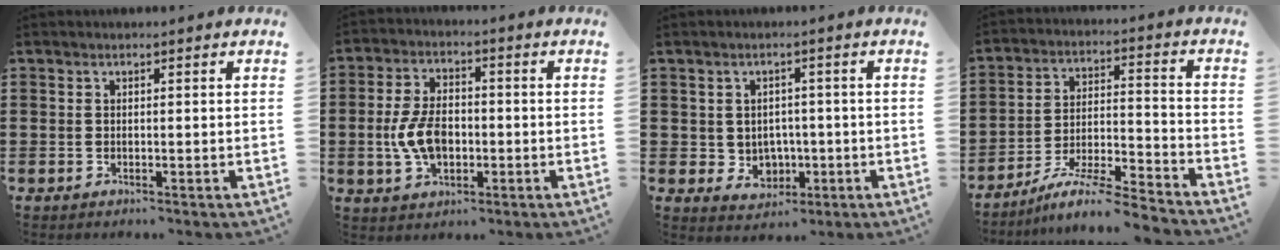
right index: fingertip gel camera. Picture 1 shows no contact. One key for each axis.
{"total": 7.7, "fx": -1.2, "fy": 4.5, "fz": 6.1, "tx": -0.144, "ty": -0.003, "tz": -0.026}
{"total": 3.2, "fx": 0.4, "fy": 3.1, "fz": 0.8, "tx": -0.022, "ty": -0.002, "tz": 0.003}
{"total": 8.0, "fx": -7.1, "fy": 0.0, "fz": 3.6, "tx": -0.070, "ty": -0.004, "tz": -0.142}